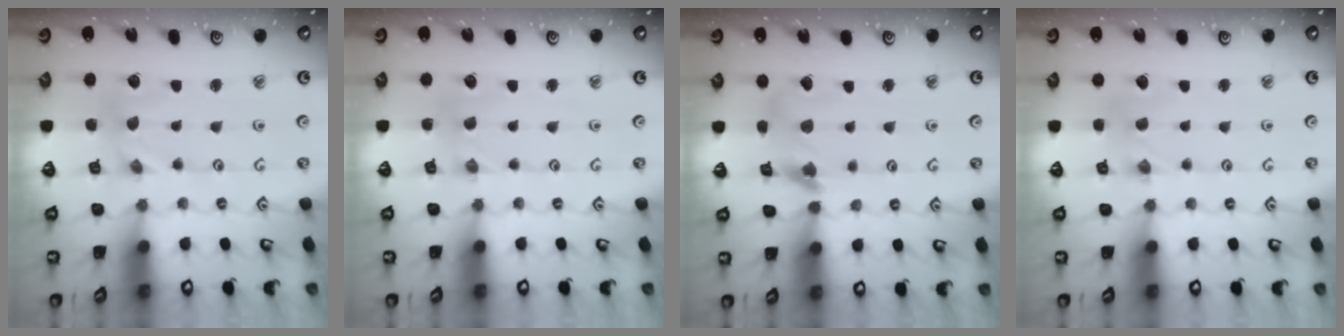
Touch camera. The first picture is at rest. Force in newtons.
{"total": 1.0, "press": 1.0, "slide": 0.1}
{"total": 8.7, "press": 8.6, "slide": 1.0}
{"total": 0.0}